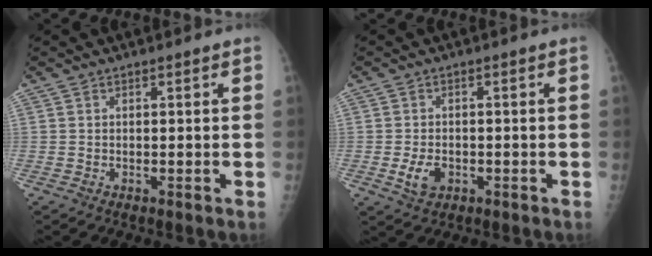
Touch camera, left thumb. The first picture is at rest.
{"total": 3.9, "force": [-1.2, 2.6, 2.6], "torque": [-0.047, 0.001, -0.016]}